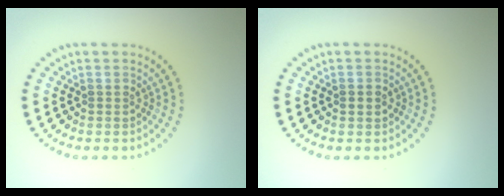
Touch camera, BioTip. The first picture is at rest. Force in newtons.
{"total": 1.3, "press": 1.3, "slide": 0.1}